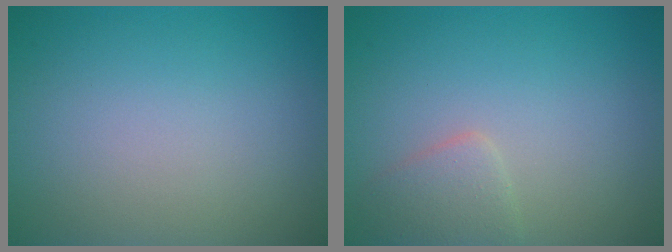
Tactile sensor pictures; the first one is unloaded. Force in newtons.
{"total": 1.9, "press": 1.9, "slide": 0.0}